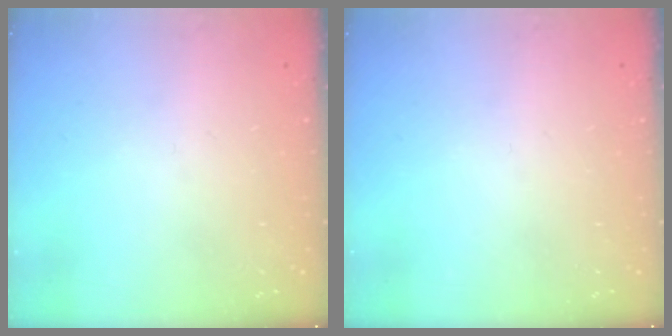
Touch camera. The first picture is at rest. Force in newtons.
{"total": 0.0}